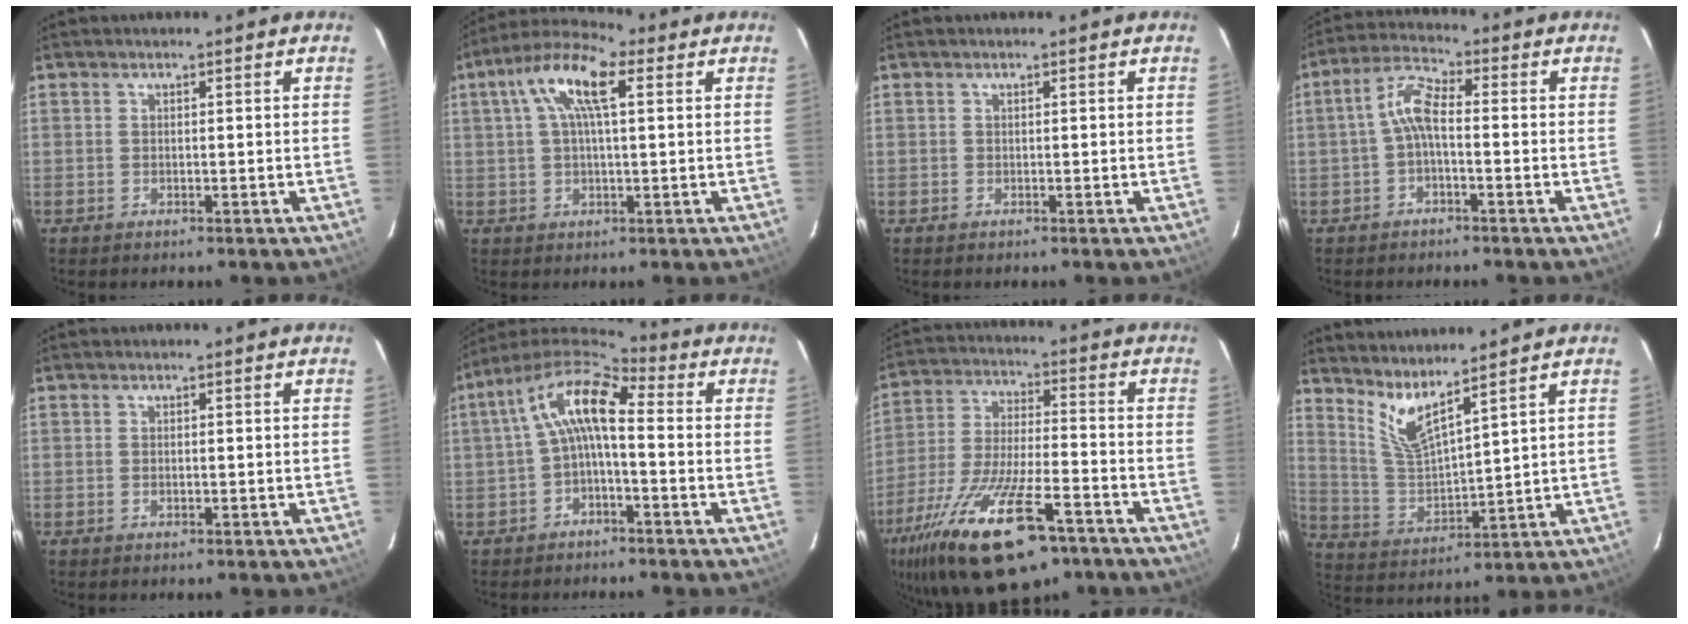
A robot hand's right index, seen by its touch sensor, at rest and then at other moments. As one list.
[{"total": 10.4, "force": [3.5, 3.4, 9.2], "torque": [-0.181, 0.032, 0.057]}, {"total": 0.0}, {"total": 5.2, "force": [-1.2, 1.8, 4.8], "torque": [-0.107, 0.020, -0.028]}, {"total": 0.5, "force": [-0.1, 0.3, 0.4], "torque": [-0.009, 0.002, -0.001]}, {"total": 9.6, "force": [-0.3, 3.6, 8.9], "torque": [-0.177, 0.026, -0.013]}, {"total": 23.5, "force": [-14.7, 7.9, 16.5], "torque": [-0.327, -0.048, -0.244]}, {"total": 7.5, "force": [6.0, 0.3, 4.4], "torque": [-0.089, -0.017, 0.127]}]